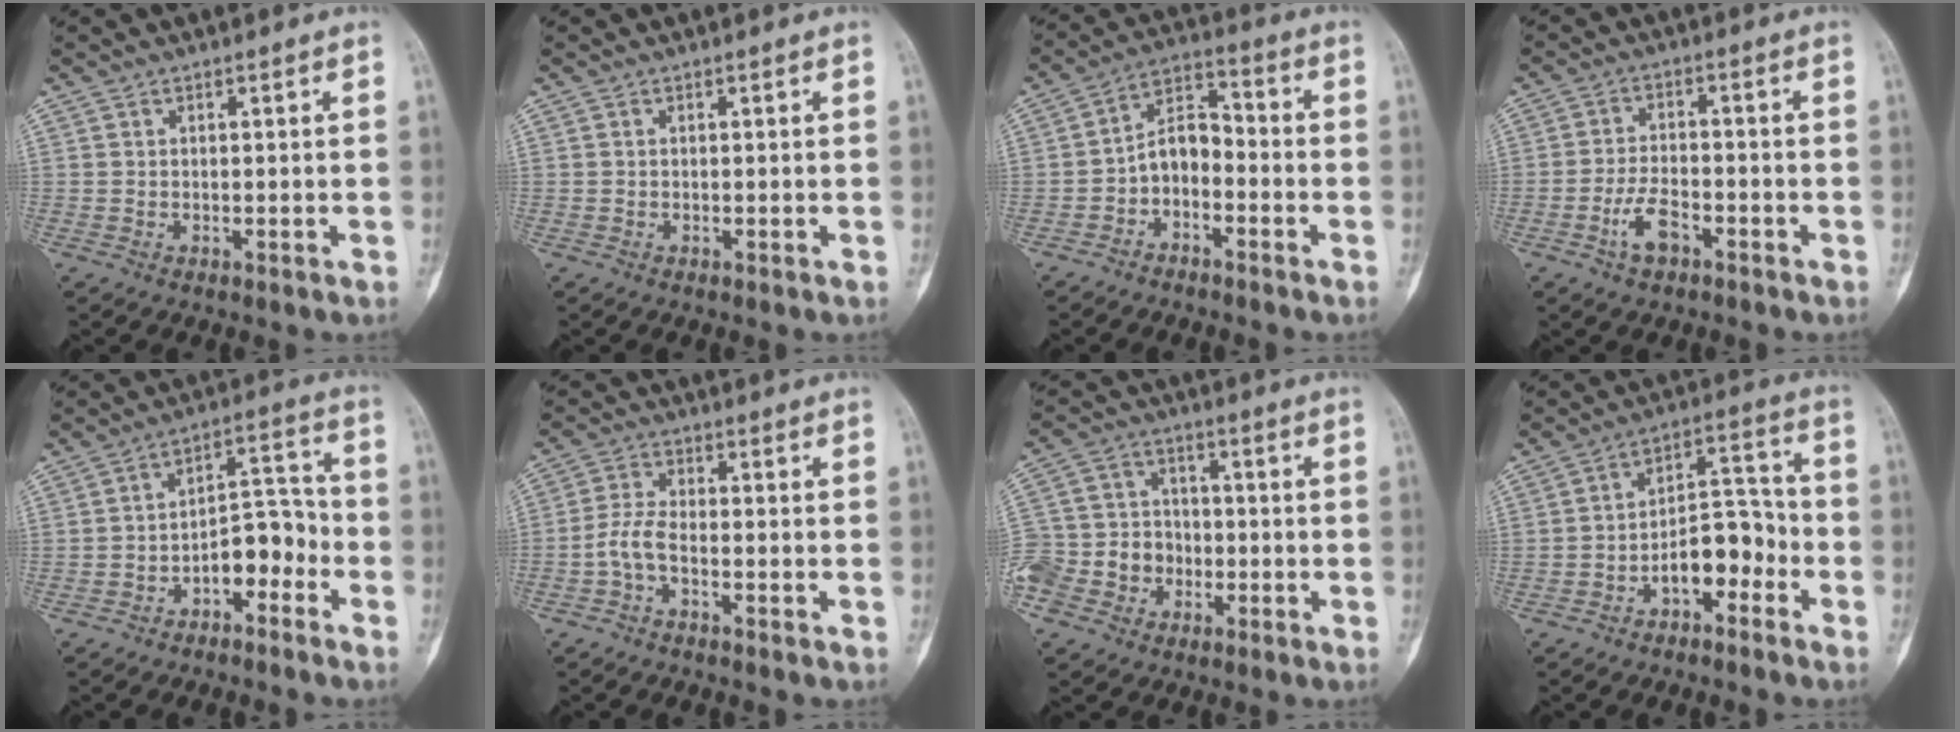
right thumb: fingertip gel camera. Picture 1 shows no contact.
{"total": 0.0}
{"total": 7.3, "force": [-2.9, 4.7, 4.8], "torque": [-0.070, 0.046, -0.064]}
{"total": 5.3, "force": [-2.9, 2.7, 3.5], "torque": [-0.068, 0.022, -0.057]}
{"total": 8.6, "force": [-4.1, 4.8, 5.9], "torque": [-0.065, 0.057, -0.068]}
{"total": 4.2, "force": [-2.0, 1.5, 3.3], "torque": [-0.076, 0.020, -0.047]}
{"total": 13.7, "force": [-5.0, 11.2, 5.9], "torque": [-0.107, 0.046, -0.092]}
{"total": 9.3, "force": [-4.1, 5.1, 6.6], "torque": [-0.080, 0.055, -0.072]}